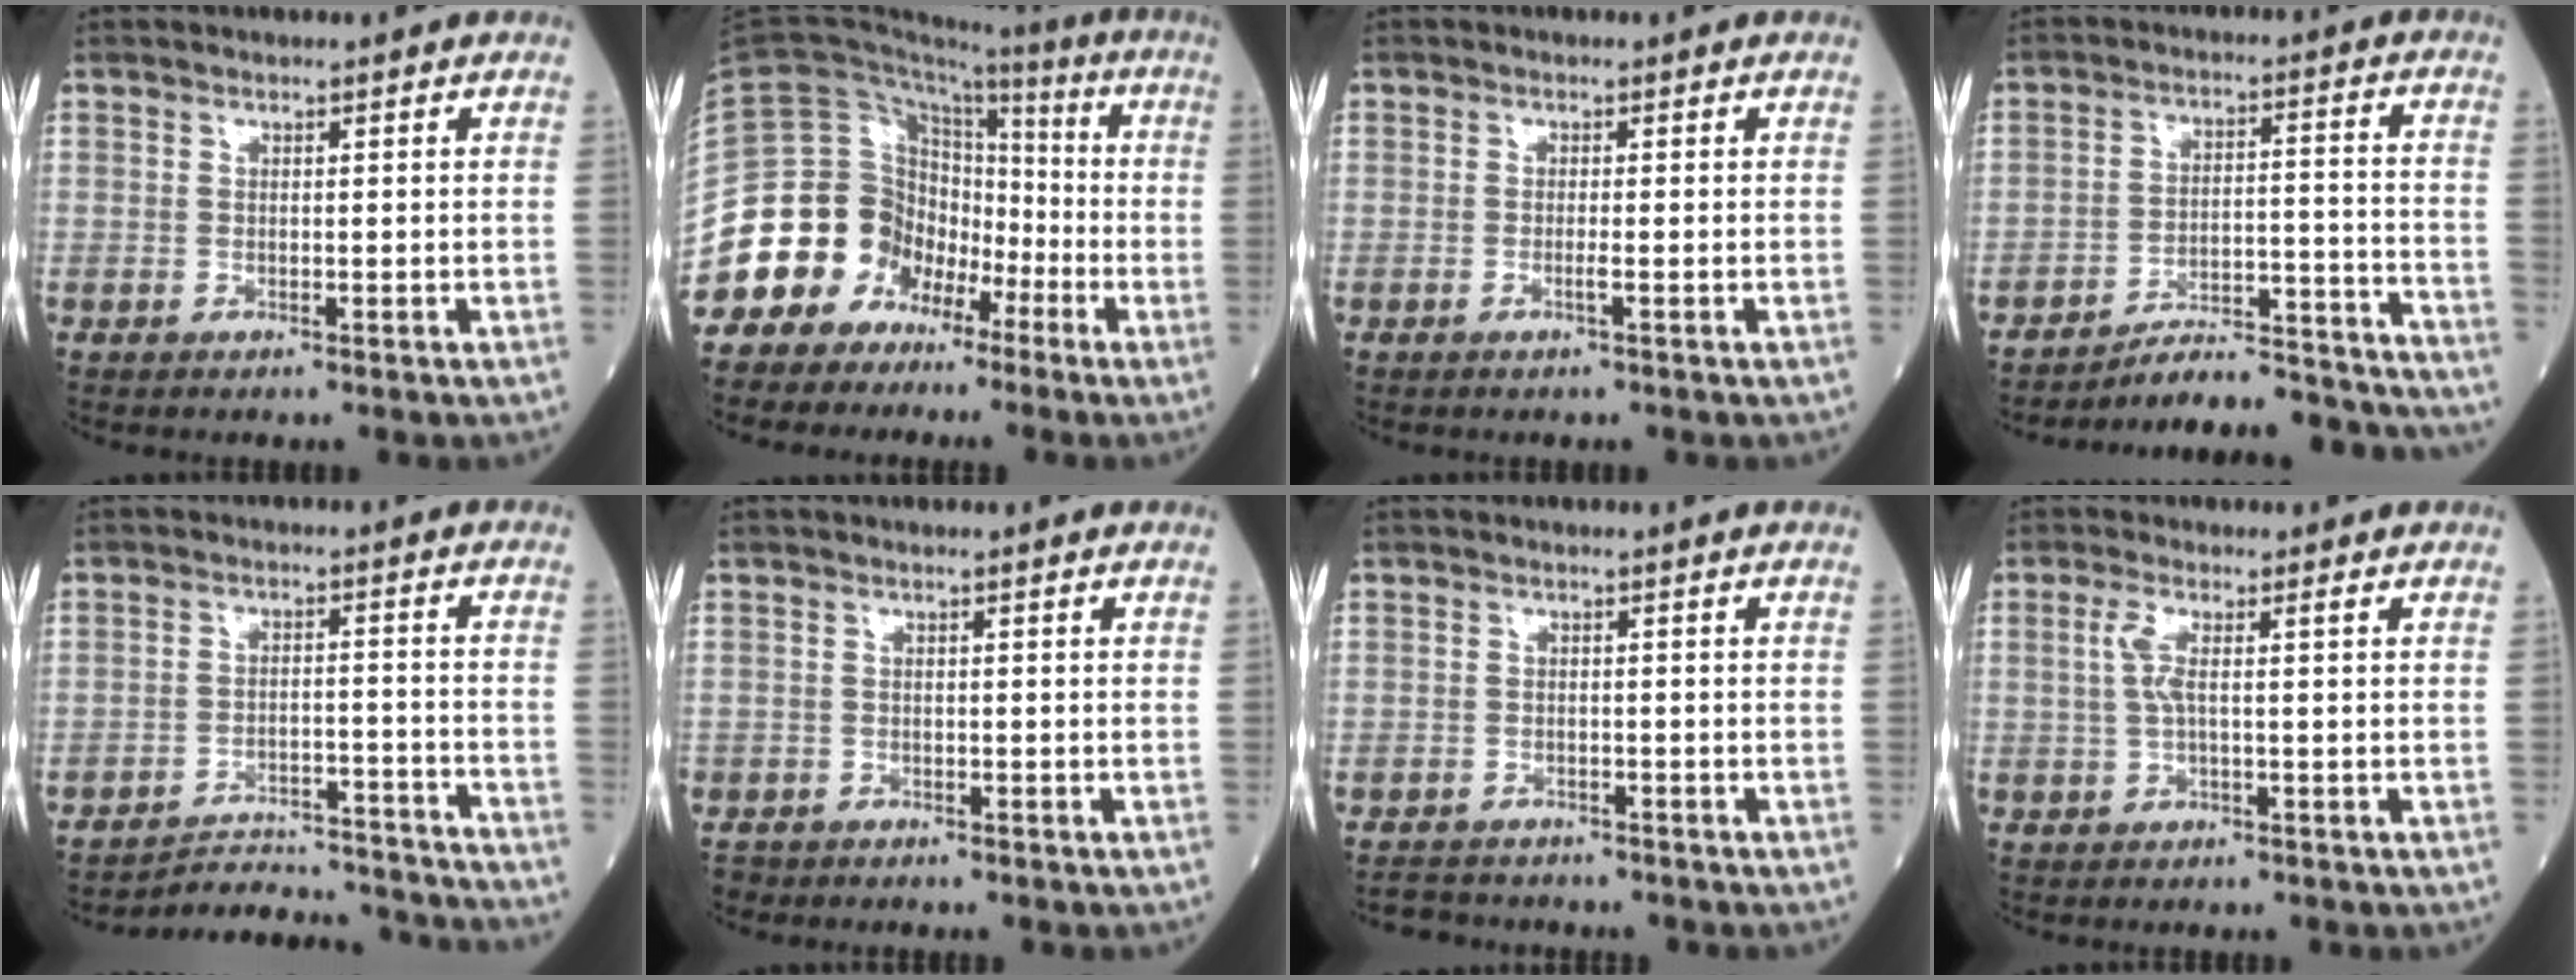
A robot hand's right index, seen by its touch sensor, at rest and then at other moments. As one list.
[{"total": 13.0, "force": [-7.8, 10.2, 2.1], "torque": [-0.039, 0.098, -0.136]}, {"total": 1.0, "force": [-0.5, -0.2, 0.8], "torque": [-0.018, 0.000, -0.010]}, {"total": 19.2, "force": [-18.8, 0.5, 4.0], "torque": [-0.037, 0.016, -0.258]}, {"total": 13.8, "force": [-13.8, 0.0, 1.0], "torque": [-0.001, 0.017, -0.185]}, {"total": 0.0}, {"total": 3.7, "force": [-3.2, 1.7, -0.2], "torque": [0.004, -0.002, -0.056]}, {"total": 2.8, "force": [0.3, 0.3, 2.7], "torque": [-0.067, 0.010, 0.006]}]